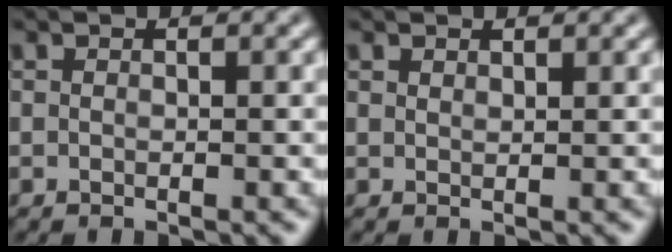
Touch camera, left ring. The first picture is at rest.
{"total": 0.9, "force": [0.8, 0.3, 0.0], "torque": [0.000, 0.000, 0.017]}